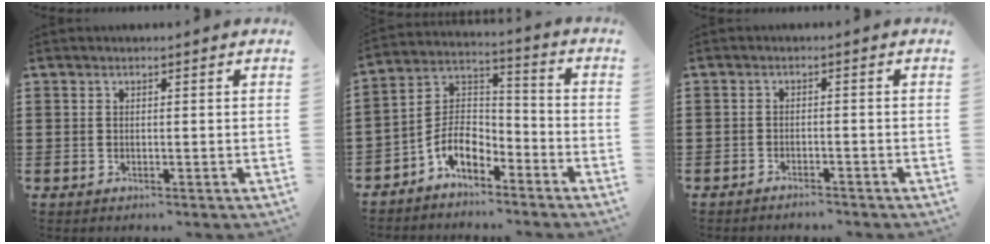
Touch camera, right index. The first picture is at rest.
{"total": 7.1, "force": [-4.5, 4.0, 3.6], "torque": [-0.099, -0.003, -0.096]}
{"total": 1.7, "force": [-1.7, -0.1, -0.1], "torque": [-0.003, 0.002, -0.037]}